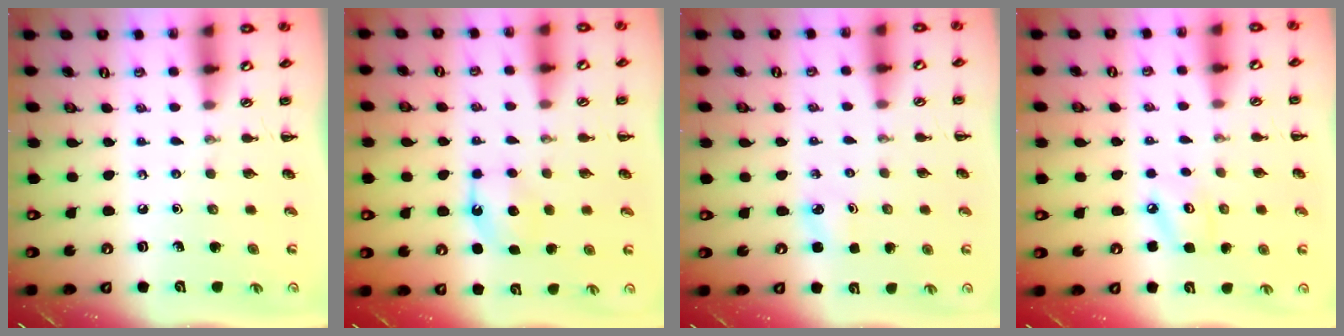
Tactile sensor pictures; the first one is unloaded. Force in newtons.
{"total": 8.1, "press": 8.0, "slide": 1.5}
{"total": 3.0, "press": 2.8, "slide": 0.9}
{"total": 4.4, "press": 4.3, "slide": 1.0}